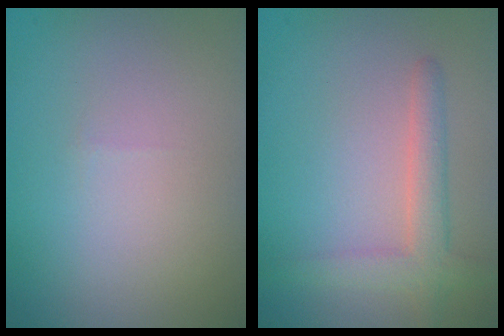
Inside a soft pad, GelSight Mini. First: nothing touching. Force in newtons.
{"total": 2.9, "press": 2.9, "slide": 0.2}